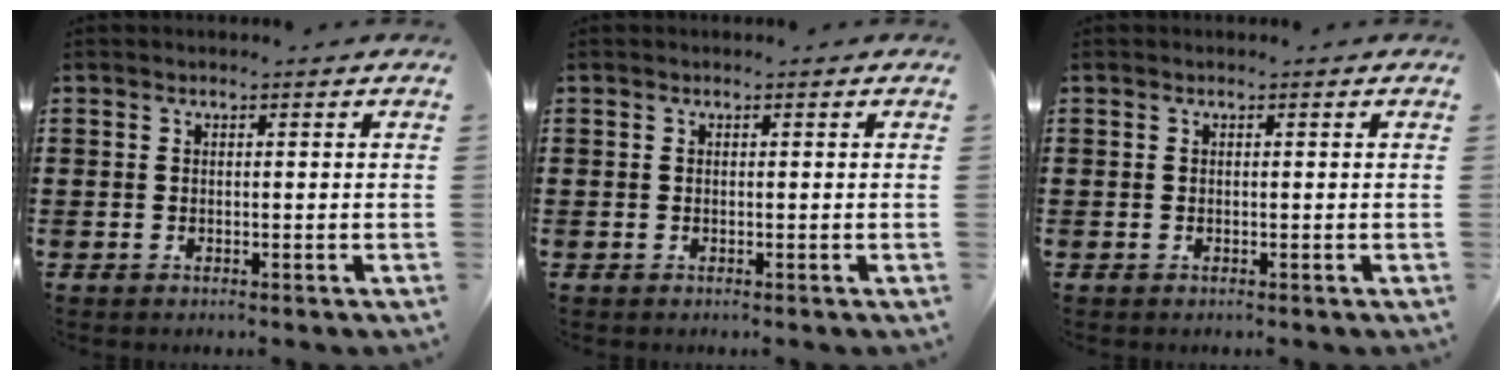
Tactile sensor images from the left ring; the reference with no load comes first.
{"total": 0.0}
{"total": 0.0}